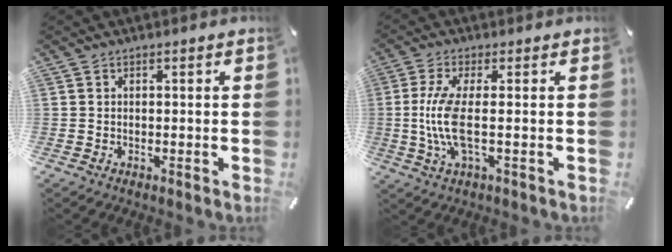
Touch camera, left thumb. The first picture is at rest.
{"total": 9.3, "force": [-0.2, 2.4, 9.0], "torque": [-0.197, -0.019, -0.007]}